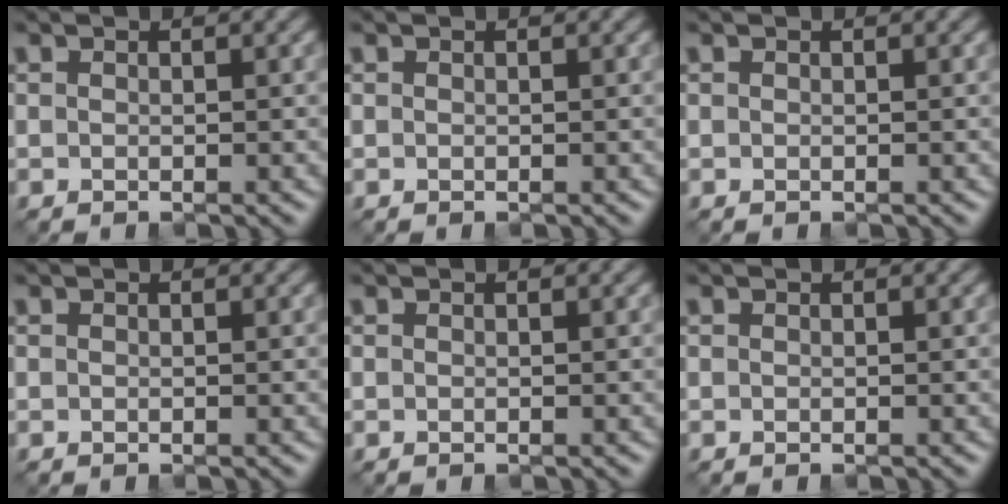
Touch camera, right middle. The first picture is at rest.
{"total": 0.0}
{"total": 0.0}
{"total": 0.0}
{"total": 0.0}
{"total": 0.0}